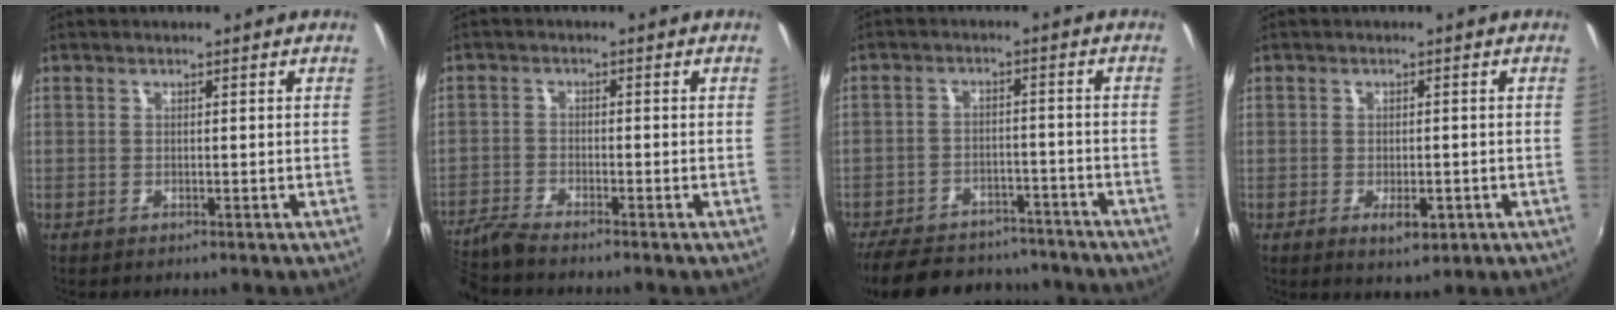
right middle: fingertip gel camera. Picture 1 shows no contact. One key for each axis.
{"total": 5.6, "fx": -5.2, "fy": -0.1, "fz": 2.0, "tx": -0.056, "ty": -0.020, "tz": -0.103}
{"total": 20.4, "fx": -16.9, "fy": 8.2, "fz": 8.0, "tx": -0.184, "ty": 0.016, "tz": -0.231}
{"total": 3.5, "fx": -1.3, "fy": 1.7, "fz": 2.8, "tx": -0.052, "ty": -0.009, "tz": -0.017}